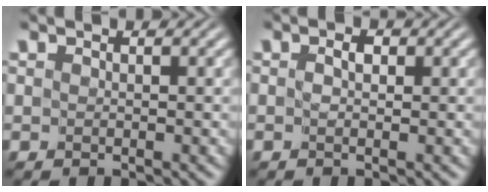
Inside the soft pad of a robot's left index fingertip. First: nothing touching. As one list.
[{"total": 0.7, "force": [0.1, 0.2, 0.7], "torque": [-0.011, 0.003, 0.000]}]